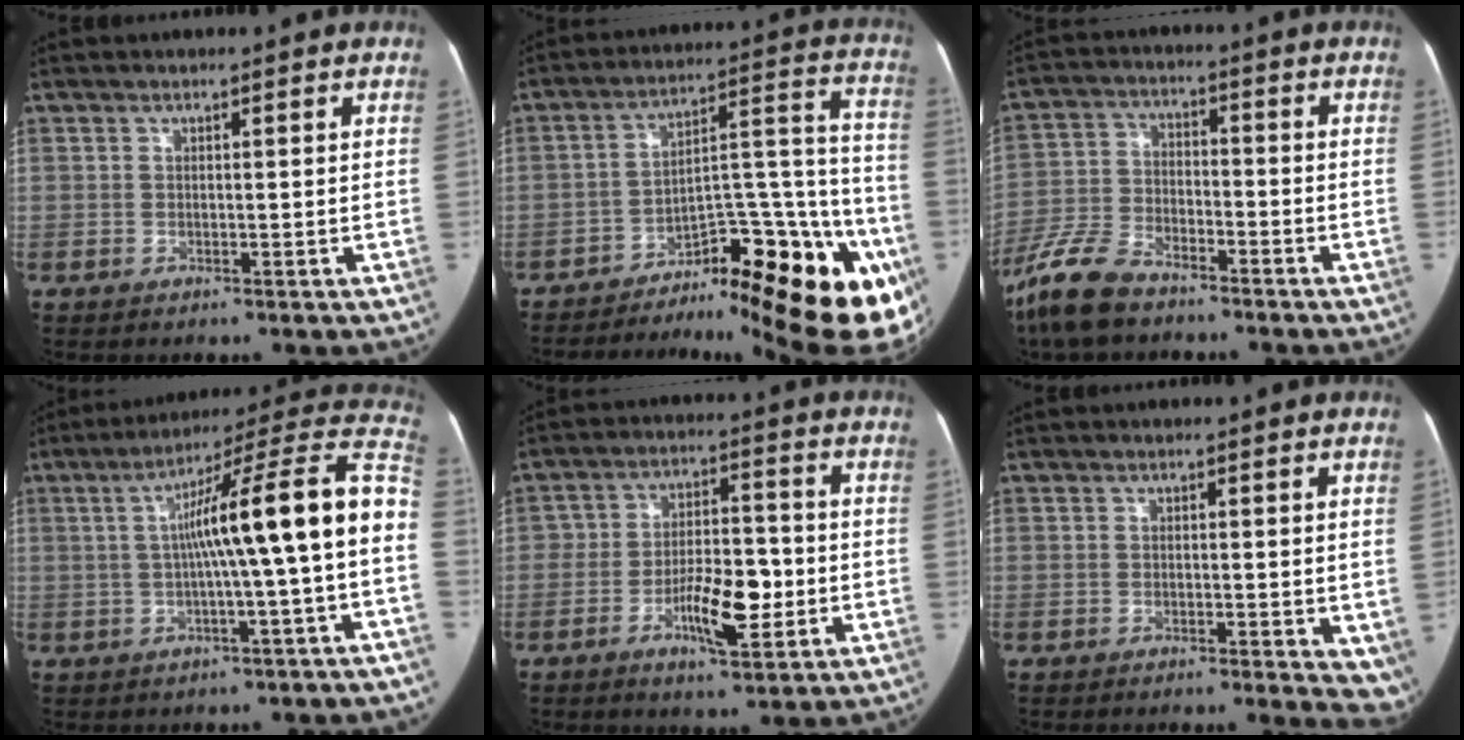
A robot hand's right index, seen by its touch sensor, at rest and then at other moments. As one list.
[{"total": 24.0, "force": [-15.7, 6.0, 17.2], "torque": [-0.142, 0.041, -0.214]}, {"total": 9.3, "force": [-7.4, 3.4, 4.4], "torque": [-0.109, -0.021, -0.148]}, {"total": 15.8, "force": [-0.7, -0.6, 15.8], "torque": [-0.227, 0.044, -0.019]}, {"total": 8.5, "force": [-2.9, 3.3, 7.3], "torque": [-0.123, 0.003, -0.050]}, {"total": 5.2, "force": [-2.6, 1.8, 4.1], "torque": [-0.032, -0.009, -0.039]}]